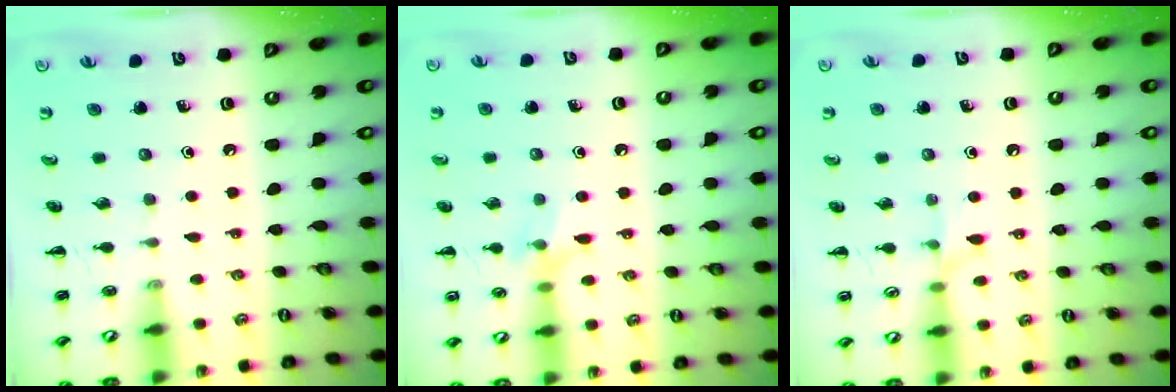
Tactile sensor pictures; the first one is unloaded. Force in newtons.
{"total": 7.1, "press": 6.9, "slide": 1.8}
{"total": 5.0, "press": 4.8, "slide": 1.5}